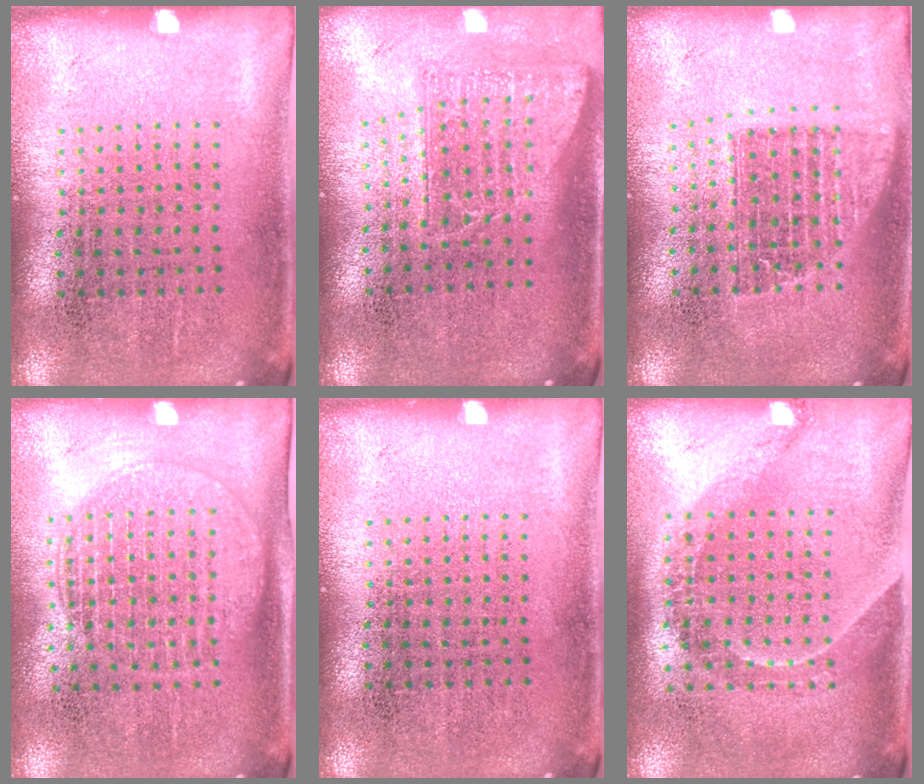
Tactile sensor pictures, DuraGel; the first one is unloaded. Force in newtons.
{"total": 1.7, "press": 1.4, "slide": 1.0}
{"total": 1.3, "press": 1.1, "slide": 0.7}
{"total": 1.6, "press": 1.4, "slide": 0.8}
{"total": 0.0}
{"total": 1.6, "press": 1.2, "slide": 1.1}